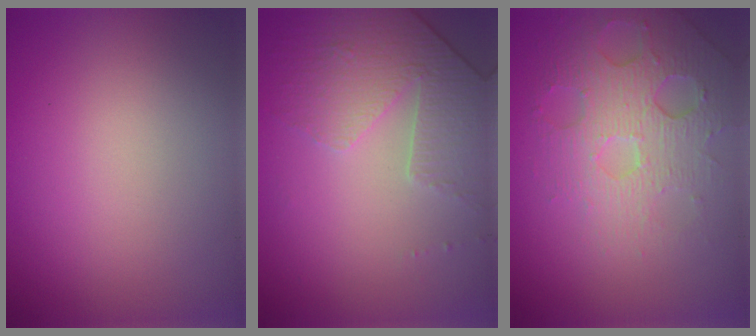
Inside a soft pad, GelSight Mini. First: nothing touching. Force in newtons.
{"total": 4.7, "press": 3.2, "slide": 3.4}
{"total": 4.9, "press": 4.1, "slide": 2.6}